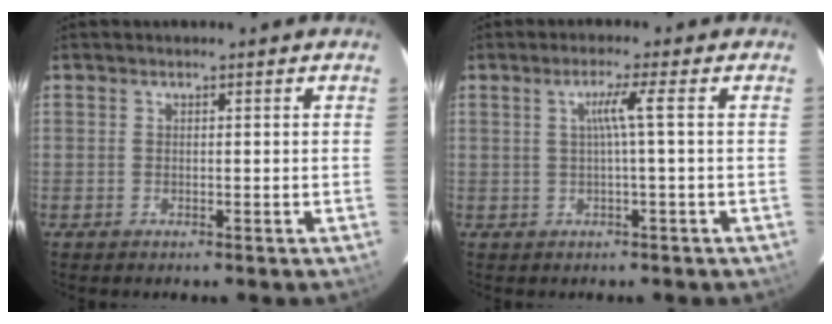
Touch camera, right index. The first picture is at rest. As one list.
[{"total": 3.2, "force": [0.1, -1.1, 3.0], "torque": [-0.055, -0.002, 0.003]}]